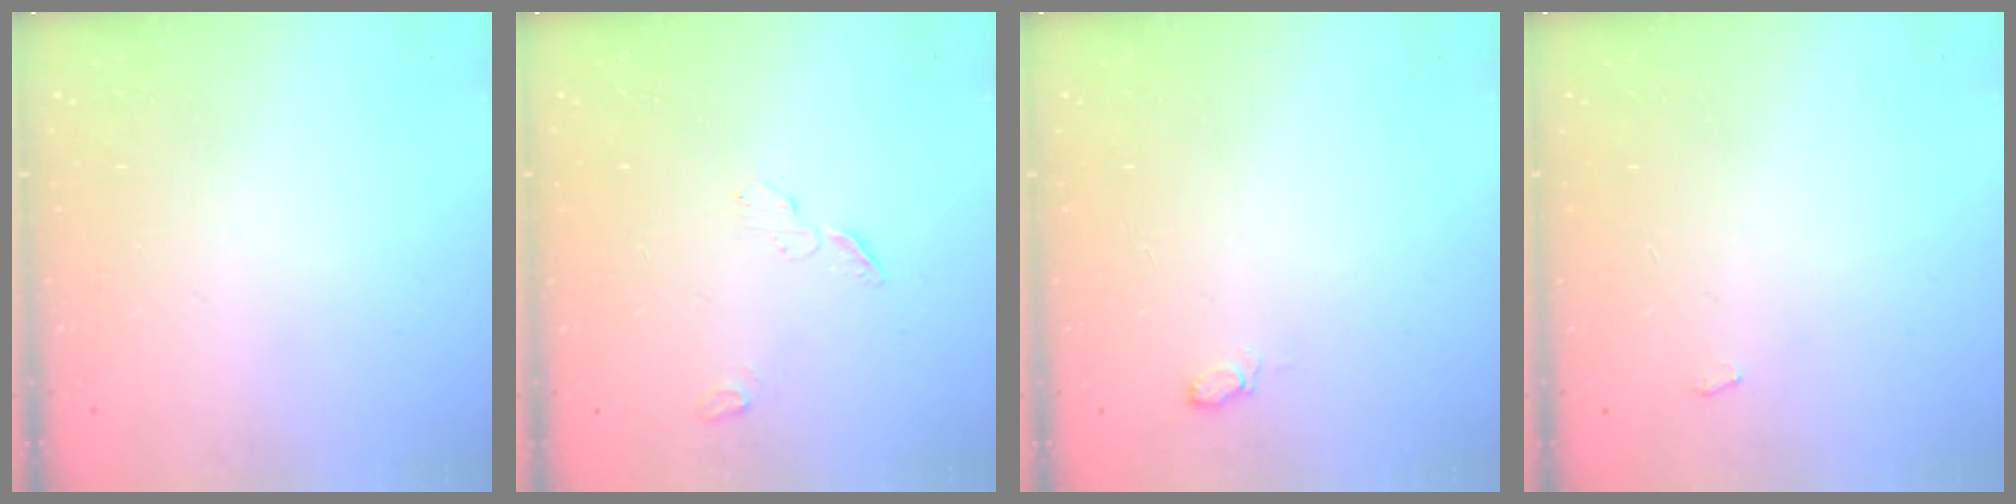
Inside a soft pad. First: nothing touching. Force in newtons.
{"total": 3.8, "press": 3.8, "slide": 0.4}
{"total": 5.6, "press": 5.5, "slide": 1.1}
{"total": 2.8, "press": 2.8, "slide": 0.3}